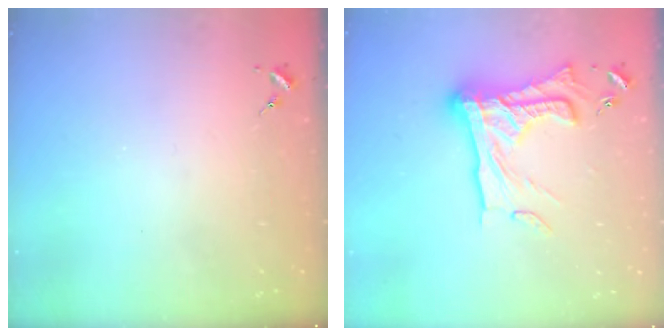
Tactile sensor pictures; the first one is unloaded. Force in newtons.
{"total": 24.7, "press": 24.6, "slide": 2.0}